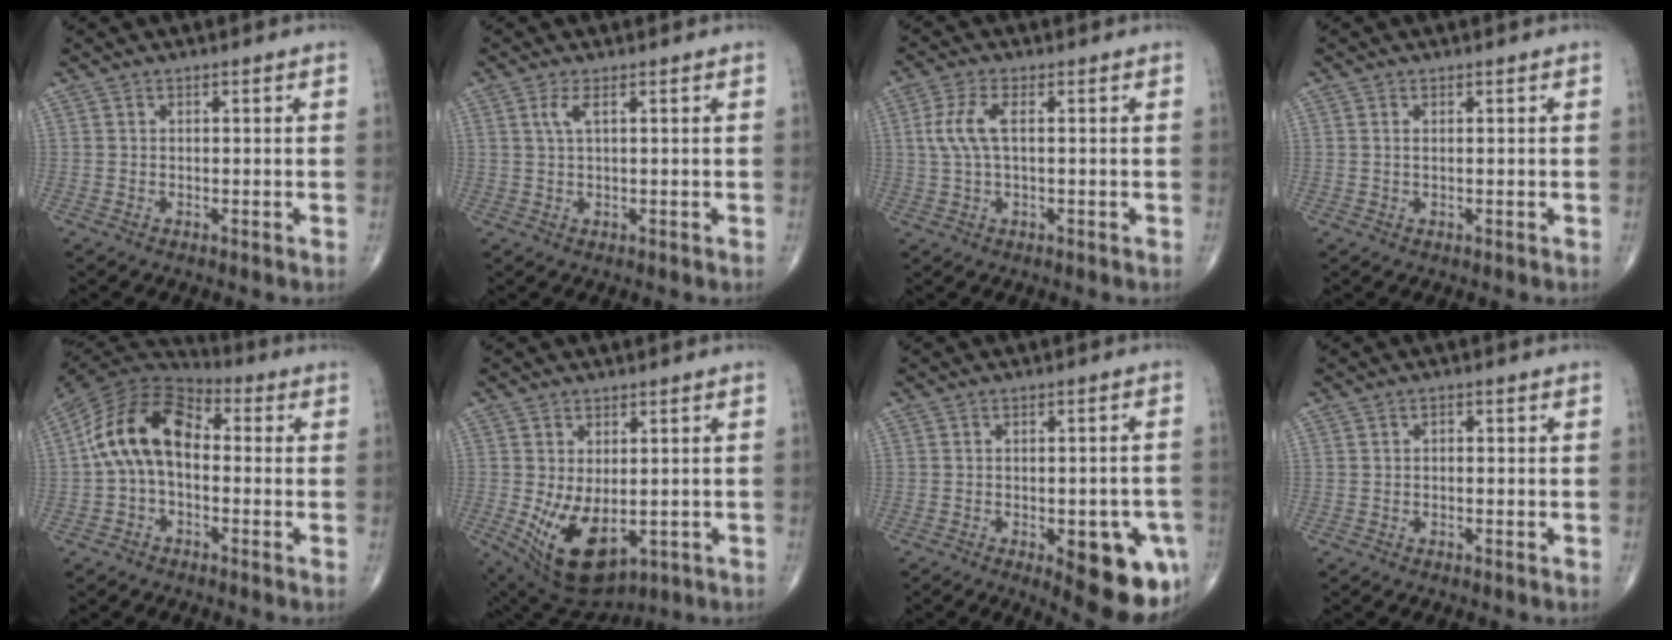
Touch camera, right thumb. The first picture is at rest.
{"total": 2.3, "force": [0.9, 0.5, 2.1], "torque": [-0.057, 0.005, 0.024]}
{"total": 5.6, "force": [0.9, 2.1, 5.1], "torque": [-0.134, 0.013, 0.017]}
{"total": 0.6, "force": [0.2, 0.2, 0.5], "torque": [-0.015, 0.003, 0.004]}
{"total": 14.2, "force": [0.0, 8.9, 11.0], "torque": [-0.193, 0.040, -0.015]}
{"total": 12.5, "force": [-2.6, 7.0, 10.0], "torque": [-0.167, -0.013, -0.016]}
{"total": 14.2, "force": [-5.4, 5.6, 11.9], "torque": [-0.103, 0.011, -0.051]}
{"total": 0.7, "force": [-0.2, 0.5, 0.5], "torque": [0.000, 0.004, -0.007]}